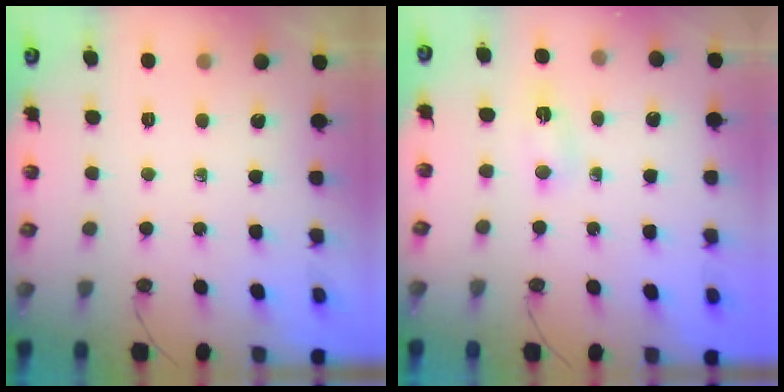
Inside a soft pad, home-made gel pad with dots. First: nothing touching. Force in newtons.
{"total": 2.6, "press": 1.3, "slide": 2.2}